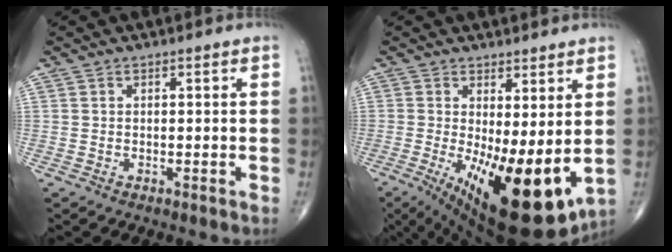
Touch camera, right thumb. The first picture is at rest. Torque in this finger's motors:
{"motor_torque": [1.68, 3.33, 1.26, 0.60, 0.55]}